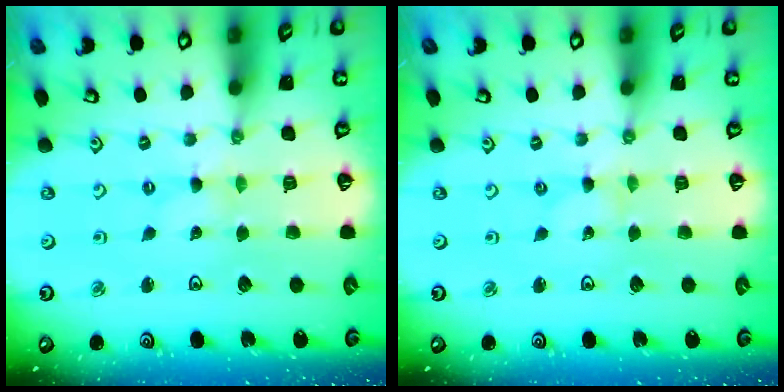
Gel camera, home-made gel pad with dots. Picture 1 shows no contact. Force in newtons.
{"total": 0.0}